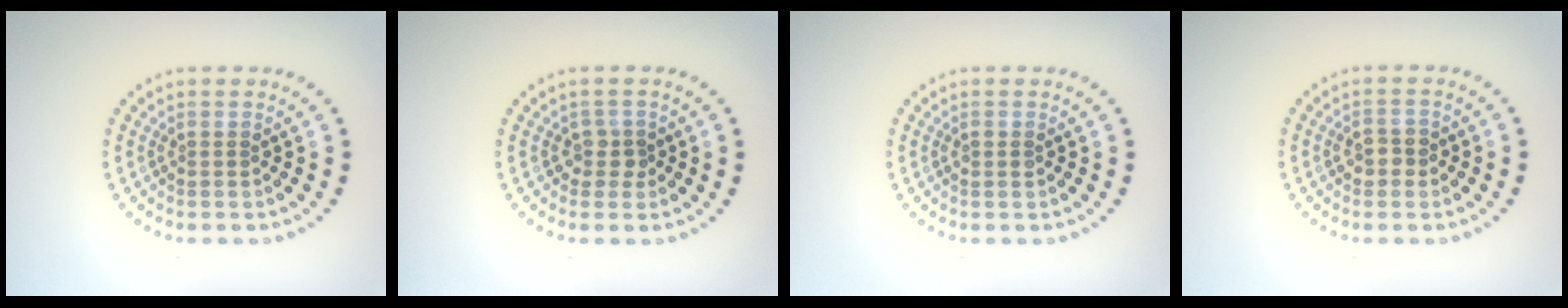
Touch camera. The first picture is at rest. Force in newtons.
{"total": 1.6, "press": 1.3, "slide": 0.9}
{"total": 0.8, "press": 0.7, "slide": 0.1}
{"total": 1.6, "press": 1.6, "slide": 0.2}